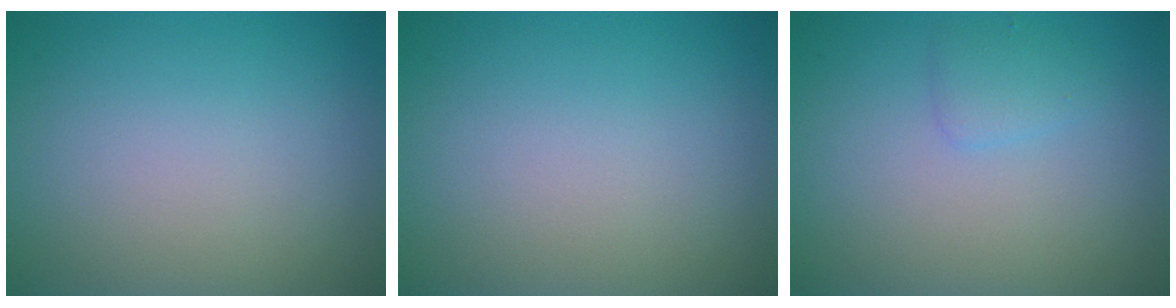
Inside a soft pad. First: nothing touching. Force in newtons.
{"total": 0.0}
{"total": 1.3, "press": 1.3, "slide": 0.0}